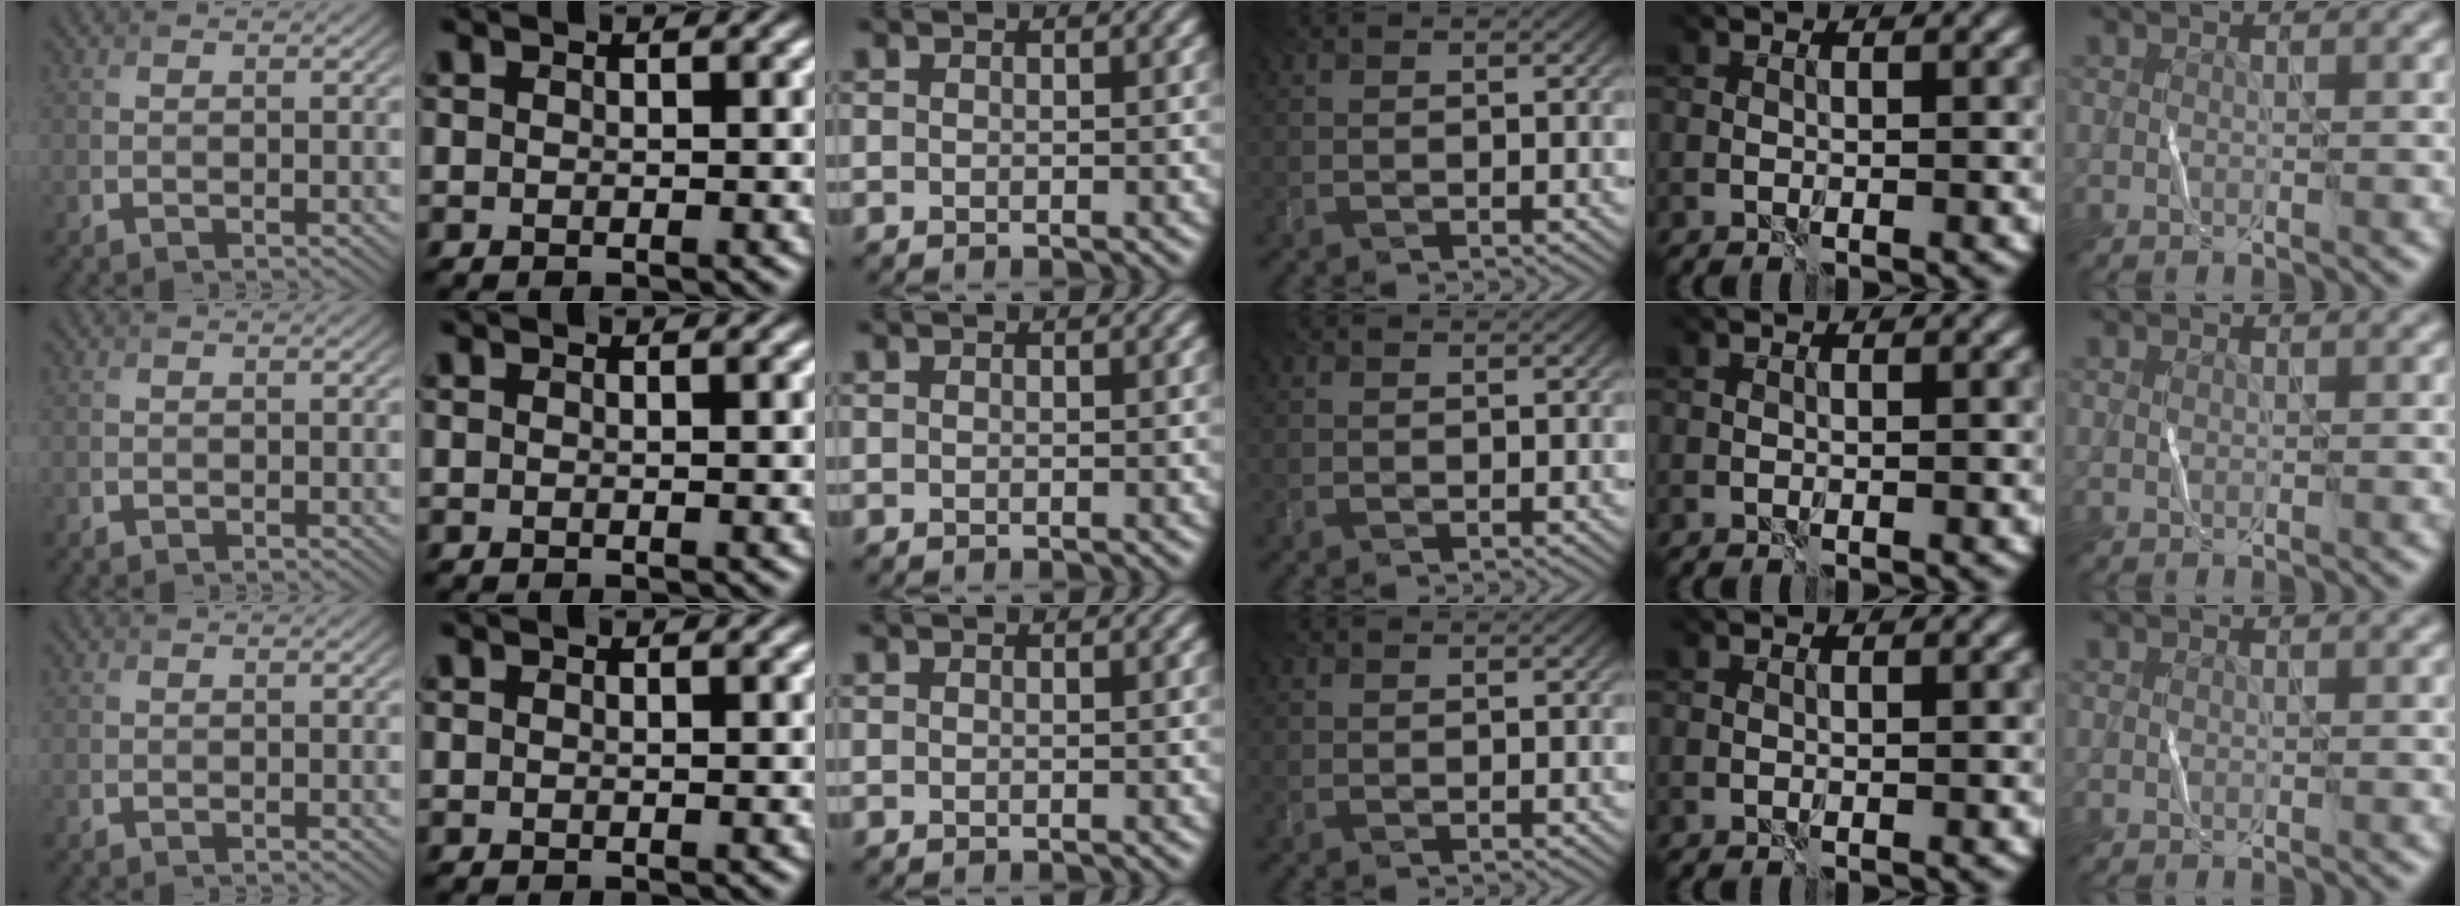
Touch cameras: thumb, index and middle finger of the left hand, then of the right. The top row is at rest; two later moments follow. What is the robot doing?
{"motion": "fold", "object": "bandana"}